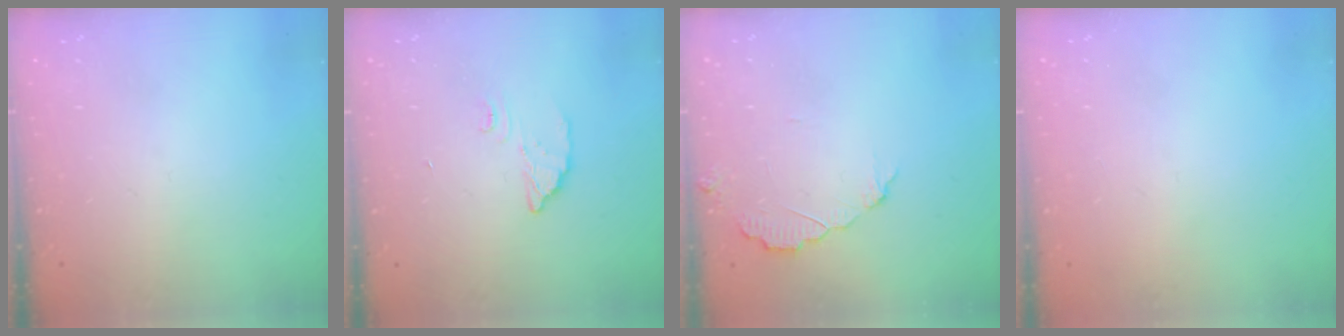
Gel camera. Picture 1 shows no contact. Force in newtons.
{"total": 3.7, "press": 3.7, "slide": 0.2}
{"total": 3.7, "press": 3.7, "slide": 0.4}
{"total": 2.1, "press": 2.1, "slide": 0.1}